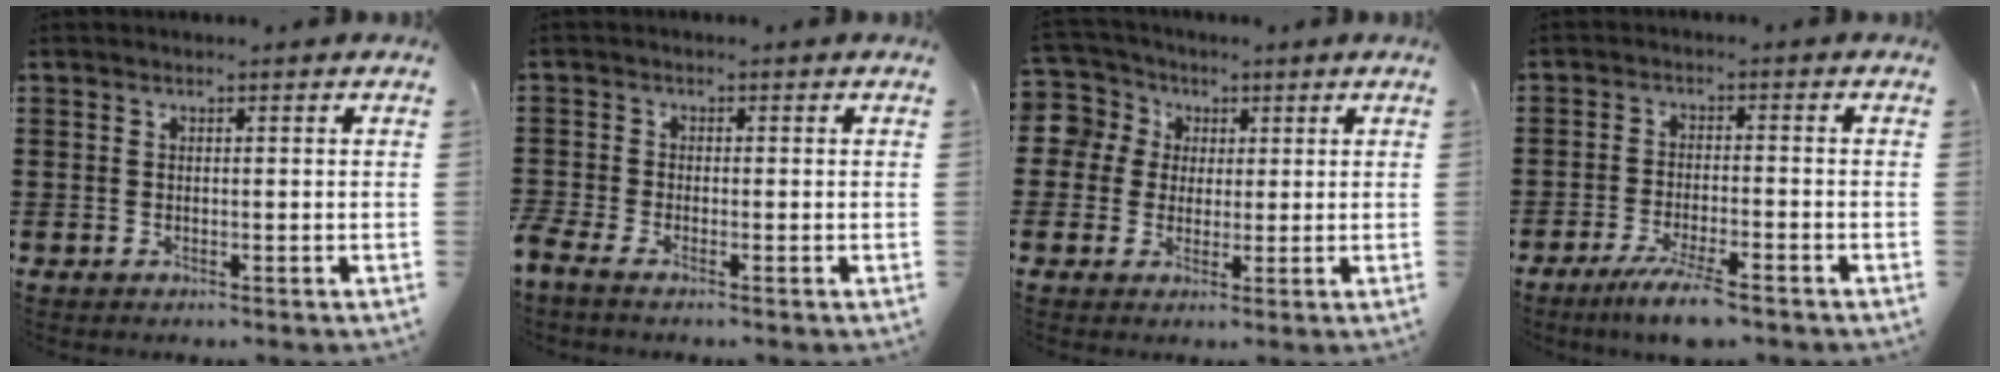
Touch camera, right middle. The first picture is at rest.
{"total": 1.6, "force": [-1.3, 0.5, 0.7], "torque": [-0.029, 0.000, -0.031]}
{"total": 5.2, "force": [1.0, 5.1, -0.1], "torque": [-0.040, 0.004, 0.011]}
{"total": 5.5, "force": [-4.2, 0.3, 3.5], "torque": [-0.067, -0.012, -0.076]}